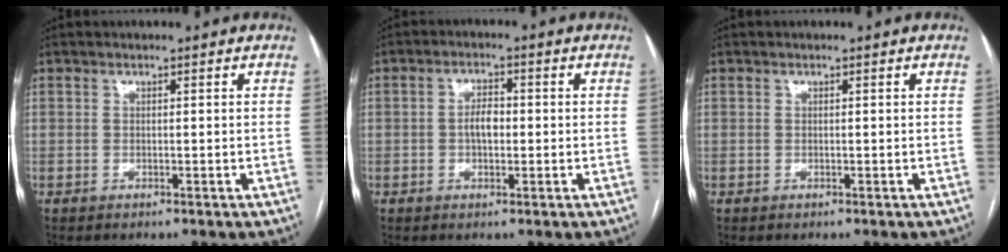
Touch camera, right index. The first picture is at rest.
{"total": 3.5, "force": [-0.2, 1.7, 3.0], "torque": [-0.056, 0.008, -0.005]}
{"total": 0.0}